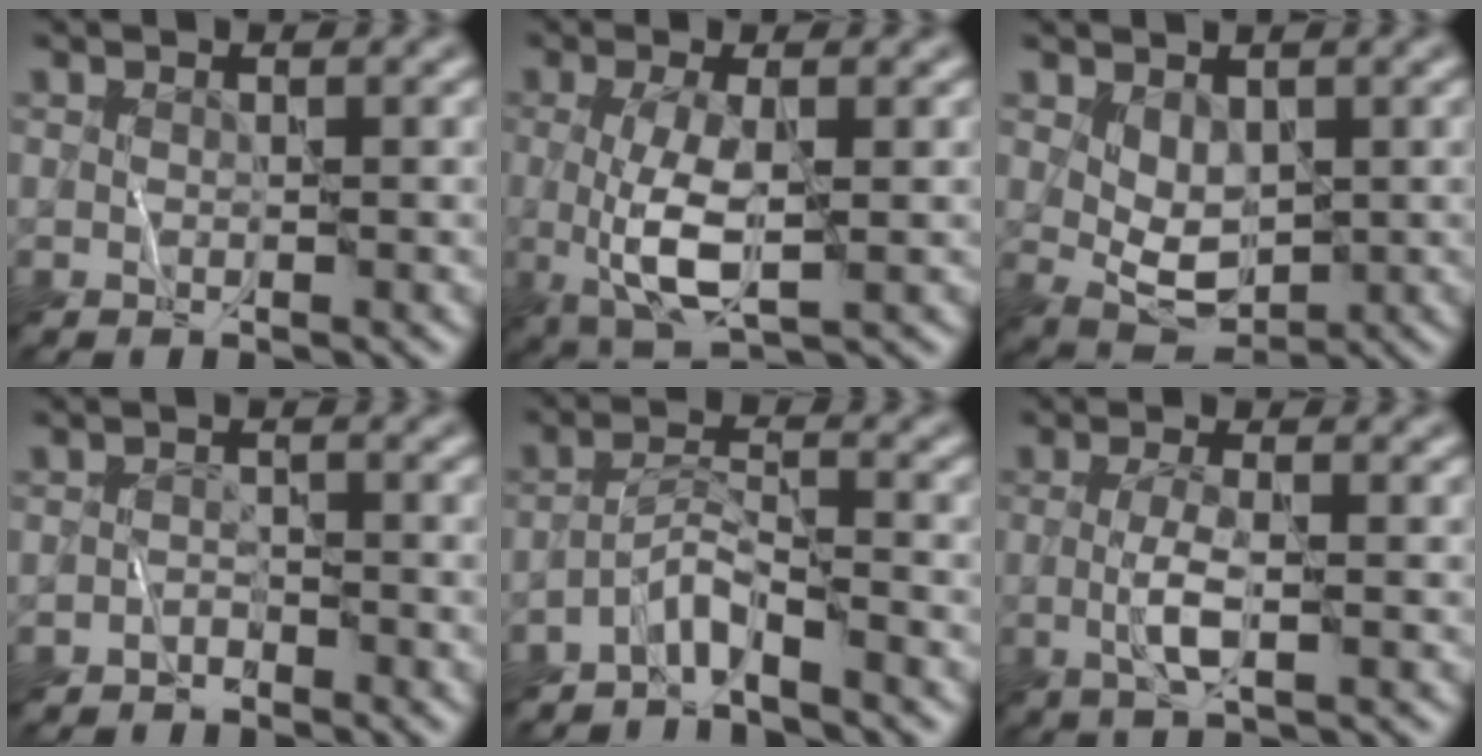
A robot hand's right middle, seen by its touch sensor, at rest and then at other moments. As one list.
[{"total": 4.7, "force": [0.0, 1.2, 4.5], "torque": [-0.098, -0.010, 0.001]}, {"total": 3.4, "force": [0.7, 2.1, 2.6], "torque": [-0.048, -0.009, 0.020]}, {"total": 1.2, "force": [-1.1, 0.4, -0.1], "torque": [0.007, 0.010, -0.023]}, {"total": 2.8, "force": [-2.4, 0.2, 1.3], "torque": [-0.022, 0.011, -0.056]}, {"total": 2.7, "force": [-0.2, 0.5, 2.6], "torque": [-0.059, -0.003, -0.009]}]